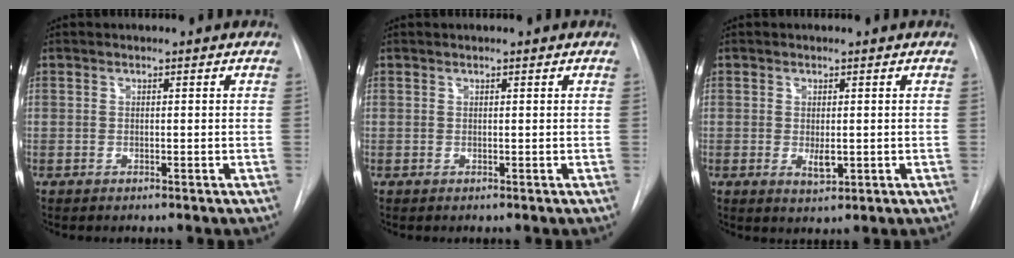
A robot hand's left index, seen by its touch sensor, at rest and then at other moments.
{"total": 0.6, "force": [0.5, 0.0, 0.3], "torque": [-0.006, 0.008, 0.009]}
{"total": 2.3, "force": [-0.2, 1.1, 2.1], "torque": [-0.036, -0.007, 0.003]}